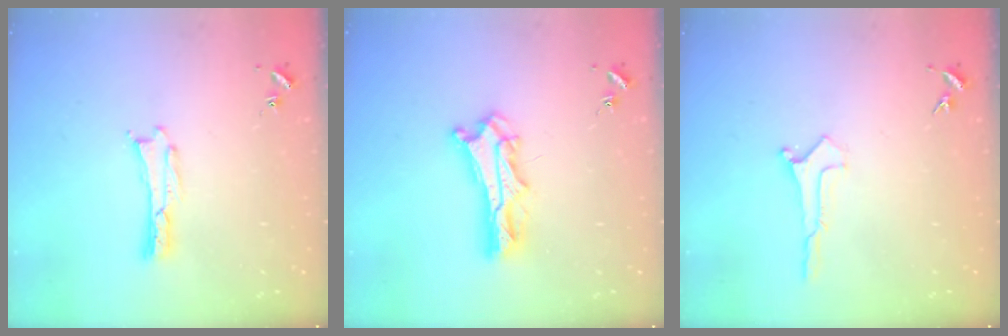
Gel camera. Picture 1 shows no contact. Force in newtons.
{"total": 6.8, "press": 6.8, "slide": 0.6}
{"total": 0.0}